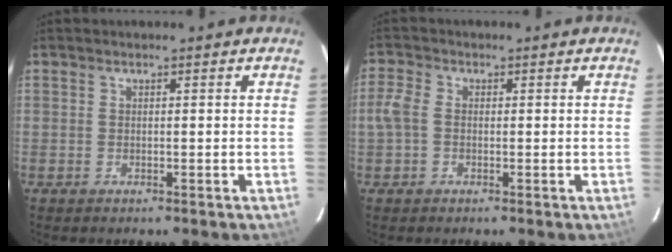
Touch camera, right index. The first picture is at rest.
{"total": 3.3, "force": [-0.6, 2.4, 2.1], "torque": [-0.048, 0.008, -0.014]}